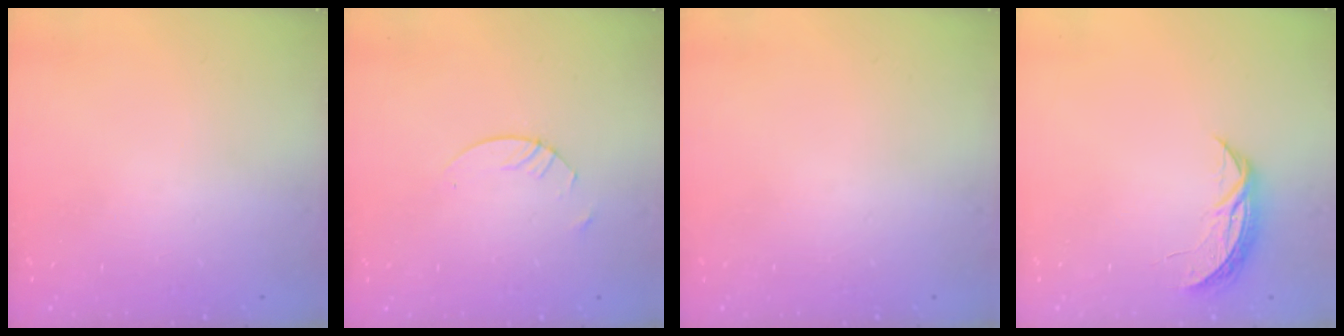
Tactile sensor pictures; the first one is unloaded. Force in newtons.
{"total": 2.4, "press": 2.4, "slide": 0.1}
{"total": 0.0}
{"total": 5.8, "press": 5.8, "slide": 0.6}